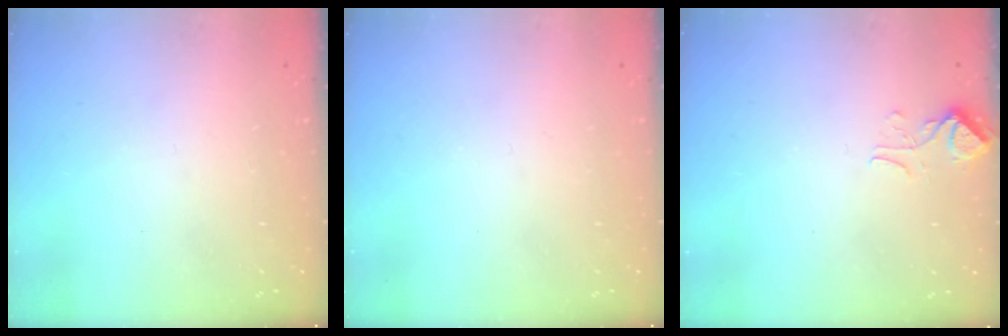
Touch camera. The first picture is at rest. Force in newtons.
{"total": 0.0}
{"total": 2.4, "press": 2.3, "slide": 0.7}